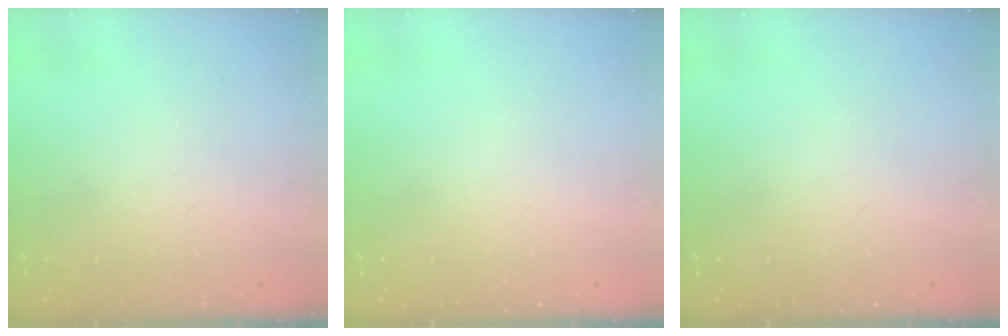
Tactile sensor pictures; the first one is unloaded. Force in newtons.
{"total": 0.0}
{"total": 0.0}